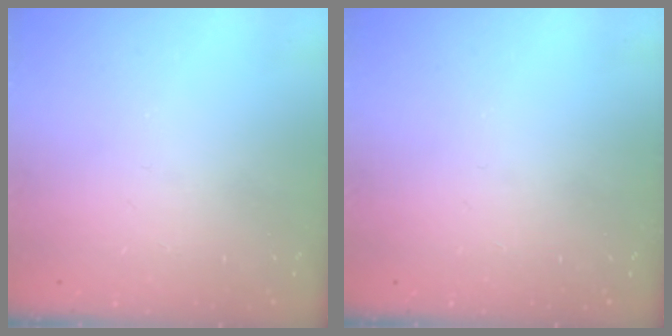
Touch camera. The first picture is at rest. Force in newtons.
{"total": 0.0}